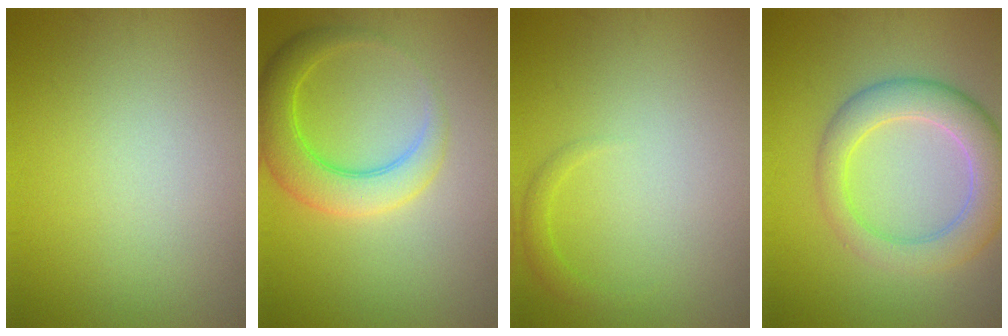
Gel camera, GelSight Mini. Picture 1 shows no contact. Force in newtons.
{"total": 5.0, "press": 4.9, "slide": 0.4}
{"total": 1.2, "press": 1.1, "slide": 0.2}
{"total": 5.6, "press": 5.5, "slide": 0.4}